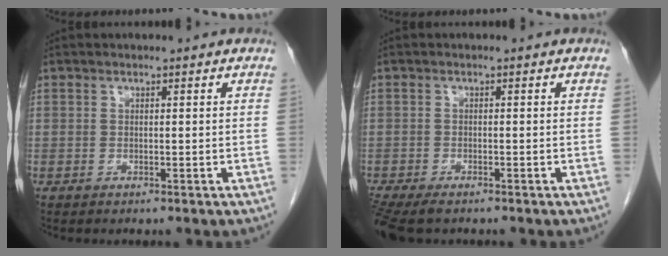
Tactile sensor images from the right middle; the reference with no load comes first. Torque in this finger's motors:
{"motor_torque": [0.51, -0.34, 0.08, 0.05]}